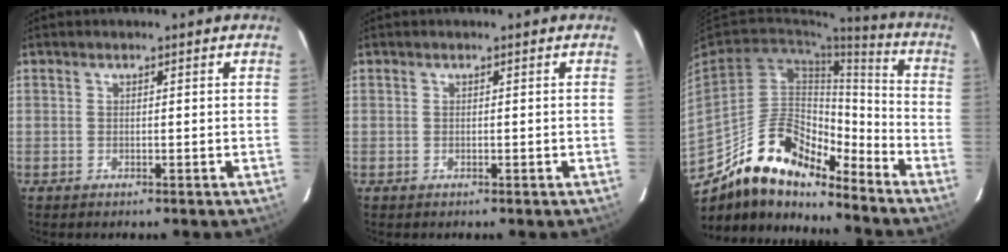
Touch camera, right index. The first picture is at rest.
{"total": 0.0}
{"total": 16.3, "force": [-13.5, 6.2, 6.6], "torque": [-0.112, 0.045, -0.235]}